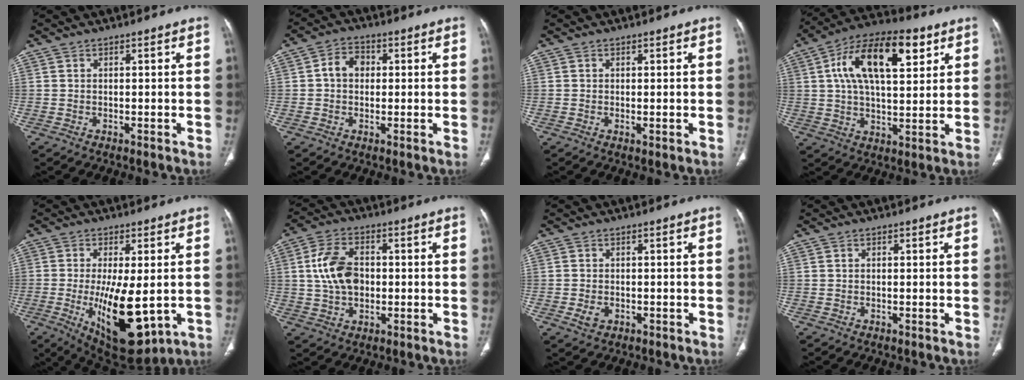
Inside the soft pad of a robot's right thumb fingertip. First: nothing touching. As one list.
[{"total": 4.8, "force": [0.5, 3.8, 3.0], "torque": [-0.038, 0.014, 0.001]}, {"total": 0.9, "force": [-0.2, 0.3, 0.8], "torque": [-0.018, -0.005, -0.001]}, {"total": 18.6, "force": [6.5, 8.7, 15.1], "torque": [-0.236, 0.004, 0.104]}, {"total": 15.6, "force": [-2.7, 6.1, 14.1], "torque": [-0.227, -0.024, -0.022]}, {"total": 9.8, "force": [0.4, 6.5, 7.4], "torque": [-0.130, 0.010, 0.006]}, {"total": 2.6, "force": [-0.8, 2.0, 1.5], "torque": [-0.025, 0.002, -0.009]}, {"total": 0.0}]